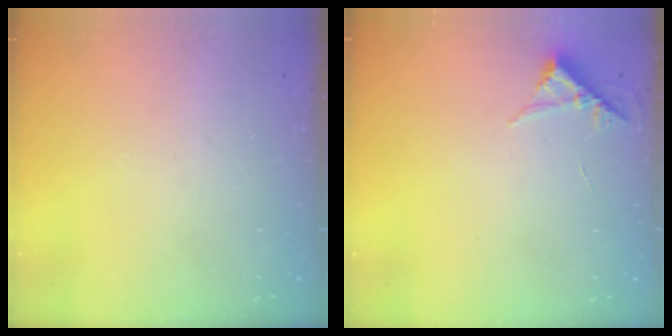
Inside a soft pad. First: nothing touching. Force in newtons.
{"total": 4.6, "press": 4.6, "slide": 0.3}